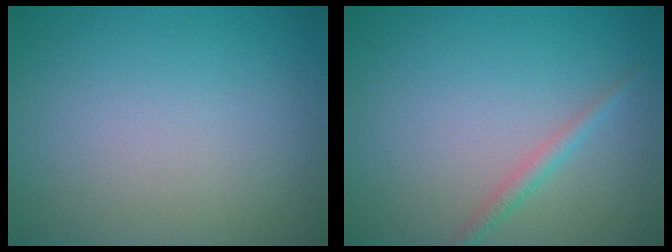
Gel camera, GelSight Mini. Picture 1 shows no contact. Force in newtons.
{"total": 1.4, "press": 1.4, "slide": 0.1}